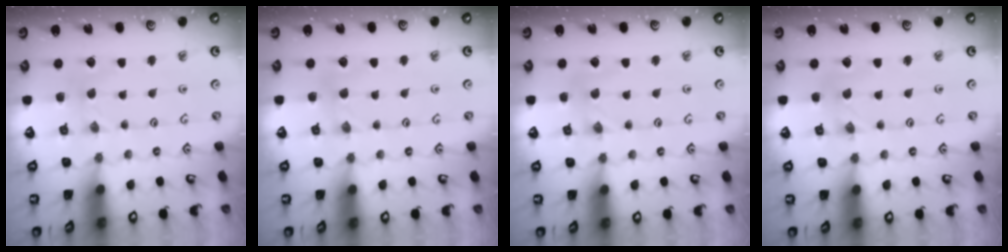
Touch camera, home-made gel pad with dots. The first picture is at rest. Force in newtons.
{"total": 2.6, "press": 2.6, "slide": 0.4}
{"total": 0.9, "press": 0.9, "slide": 0.2}
{"total": 0.0}